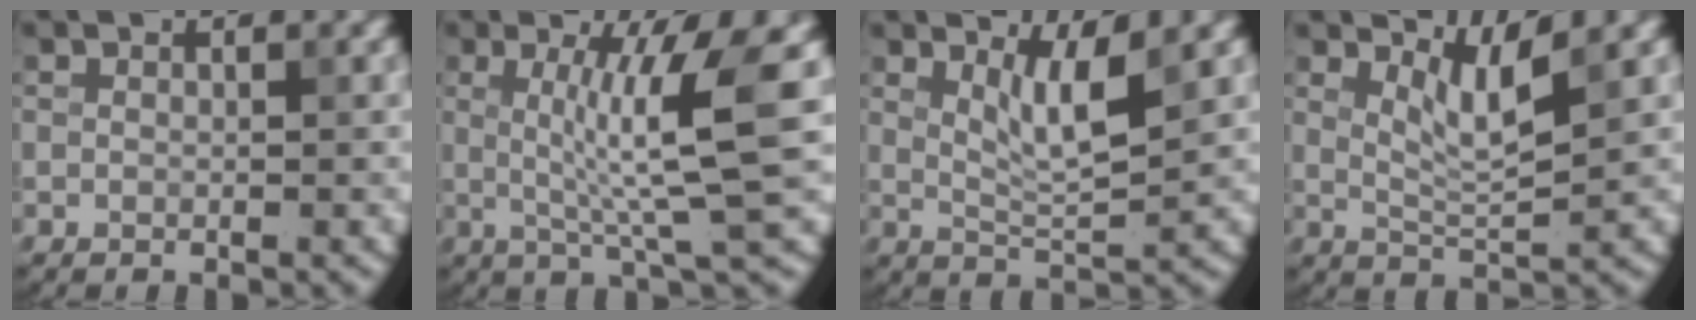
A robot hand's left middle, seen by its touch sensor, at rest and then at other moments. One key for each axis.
{"total": 6.9, "fx": 0.9, "fy": 0.5, "fz": 6.8, "tx": -0.117, "ty": -0.002, "tz": 0.020}
{"total": 3.0, "fx": 1.4, "fy": 0.4, "fz": 2.6, "tx": -0.052, "ty": -0.007, "tz": 0.033}
{"total": 2.7, "fx": 1.6, "fy": 0.2, "fz": 2.1, "tx": -0.046, "ty": -0.008, "tz": 0.039}